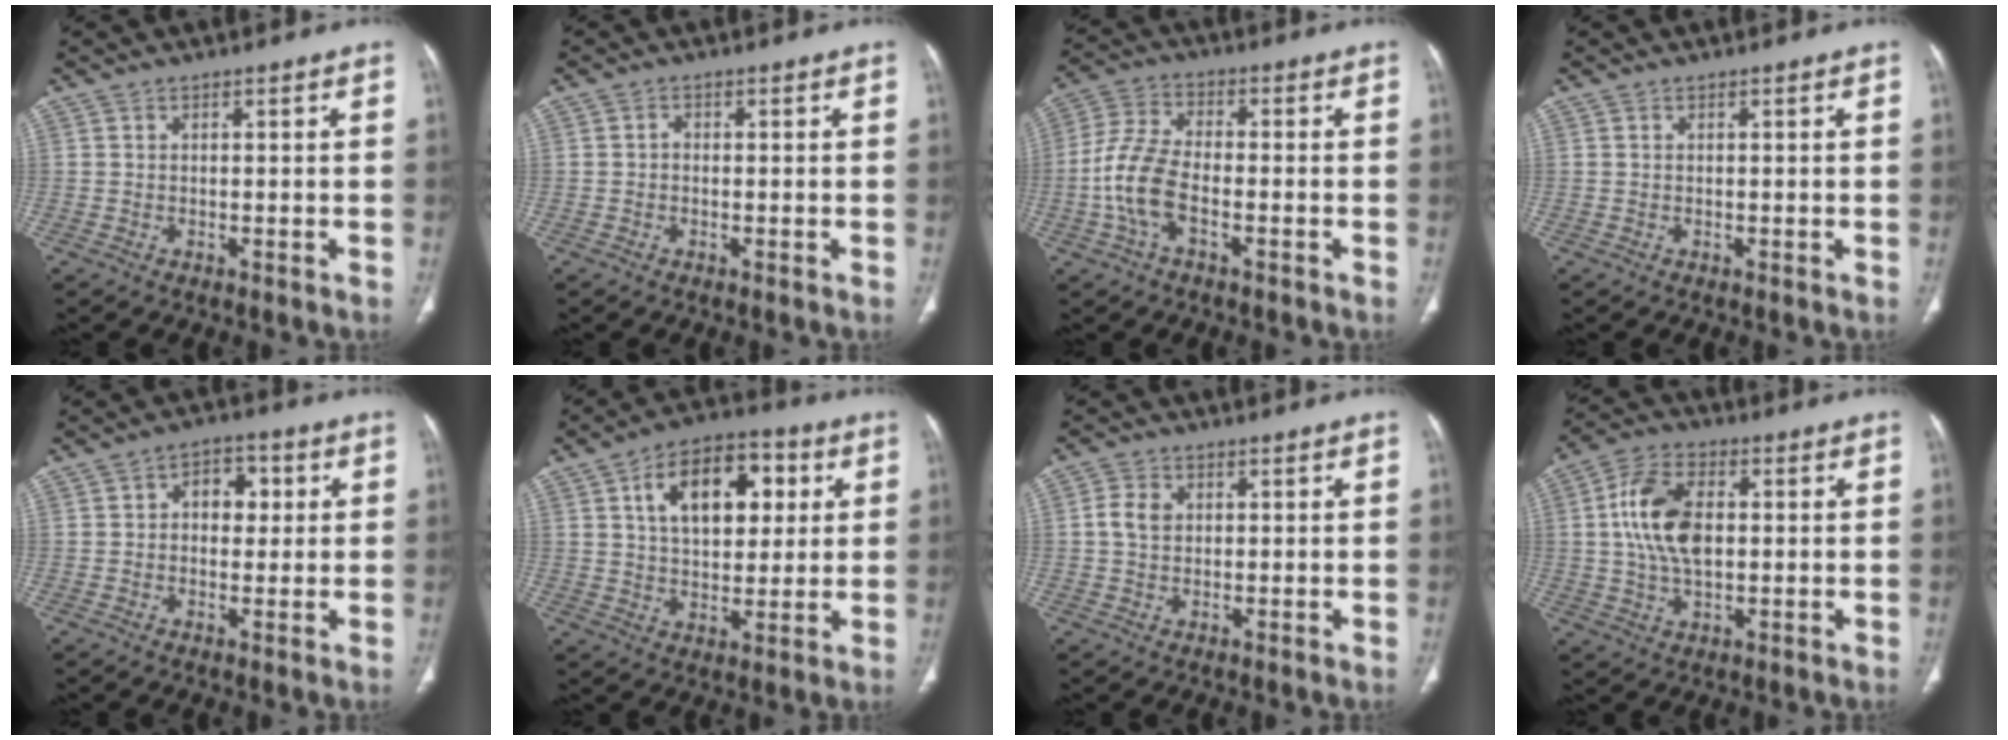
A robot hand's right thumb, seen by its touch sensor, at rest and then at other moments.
{"total": 1.0, "force": [-0.2, 0.8, 0.6], "torque": [-0.005, 0.003, -0.008]}
{"total": 9.6, "force": [-2.7, 4.8, 7.9], "torque": [-0.176, 0.027, -0.058]}
{"total": 0.0}
{"total": 7.4, "force": [1.3, 5.2, 5.0], "torque": [-0.031, 0.008, 0.013]}
{"total": 15.6, "force": [4.8, 9.2, 11.6], "torque": [-0.144, 0.002, 0.074]}
{"total": 3.8, "force": [0.6, 2.9, 2.4], "torque": [-0.046, 0.005, 0.008]}
{"total": 12.2, "force": [1.2, 7.1, 9.9], "torque": [-0.188, 0.012, 0.021]}